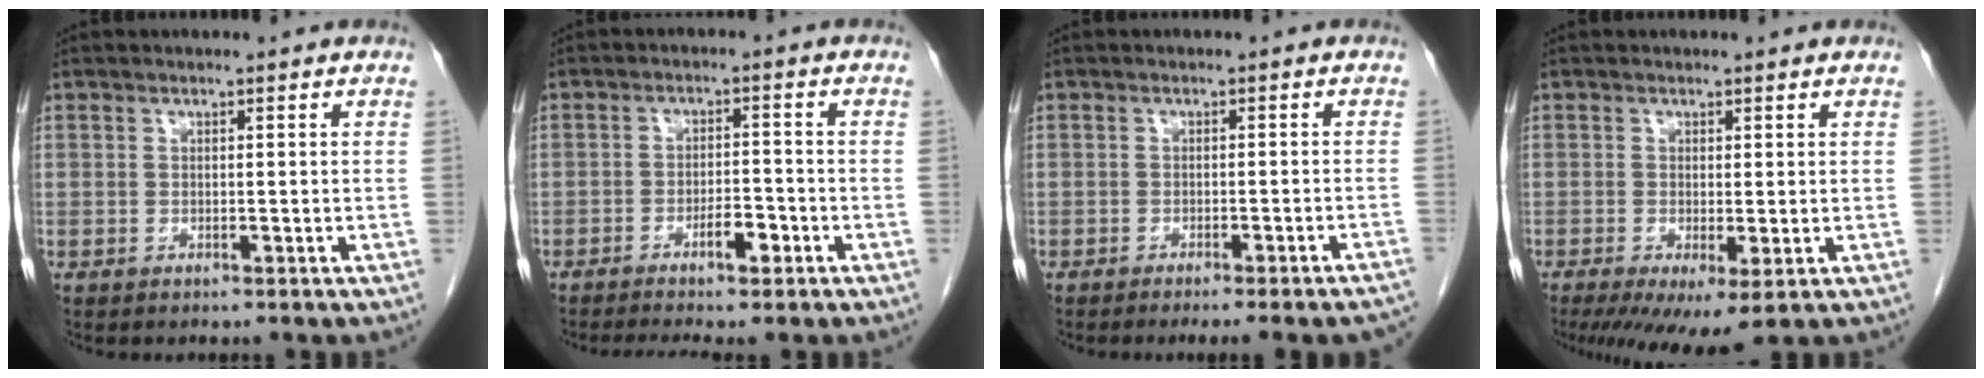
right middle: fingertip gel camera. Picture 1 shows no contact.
{"total": 5.5, "force": [-3.2, 1.2, 4.3], "torque": [-0.083, -0.004, -0.051]}
{"total": 10.5, "force": [-9.6, -0.3, 4.3], "torque": [-0.030, -0.014, -0.108]}
{"total": 7.0, "force": [-2.8, 1.7, 6.2], "torque": [-0.091, -0.021, -0.039]}